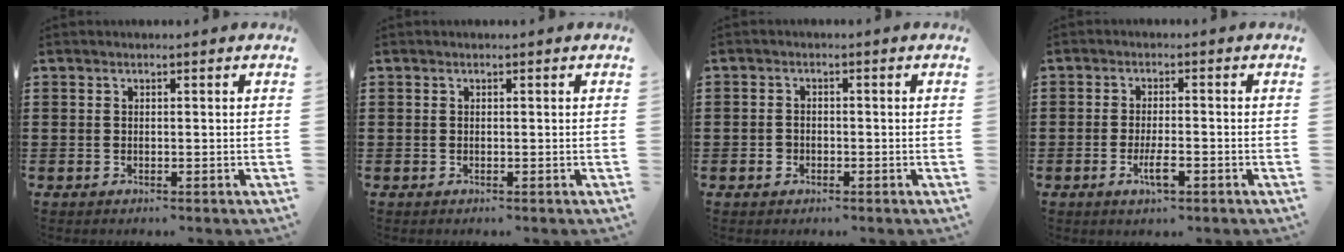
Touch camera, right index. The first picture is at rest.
{"total": 0.0}
{"total": 1.3, "force": [-0.7, 0.9, 0.6], "torque": [-0.015, -0.002, -0.013]}
{"total": 3.9, "force": [-1.7, 1.1, 3.4], "torque": [-0.063, 0.000, -0.032]}